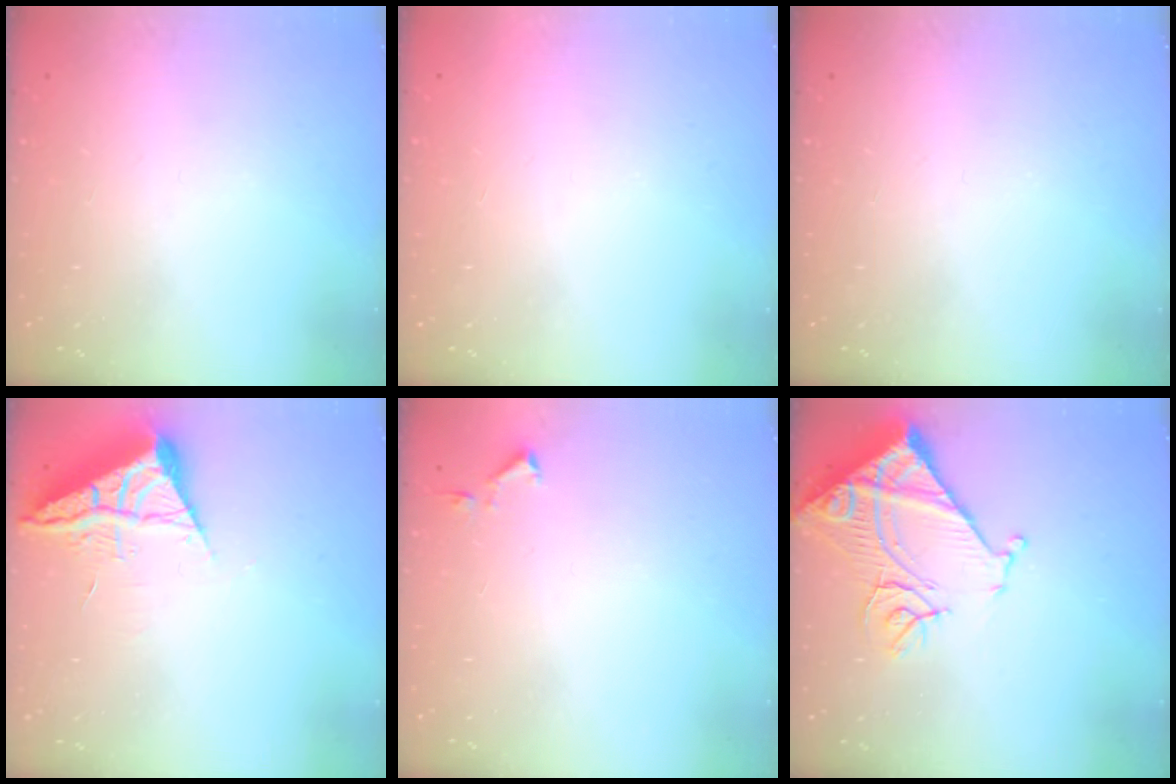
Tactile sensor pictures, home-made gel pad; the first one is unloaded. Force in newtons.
{"total": 1.6, "press": 1.6, "slide": 0.1}
{"total": 0.0}
{"total": 7.3, "press": 7.3, "slide": 0.5}
{"total": 3.5, "press": 3.4, "slide": 0.6}
{"total": 15.3, "press": 15.2, "slide": 1.8}